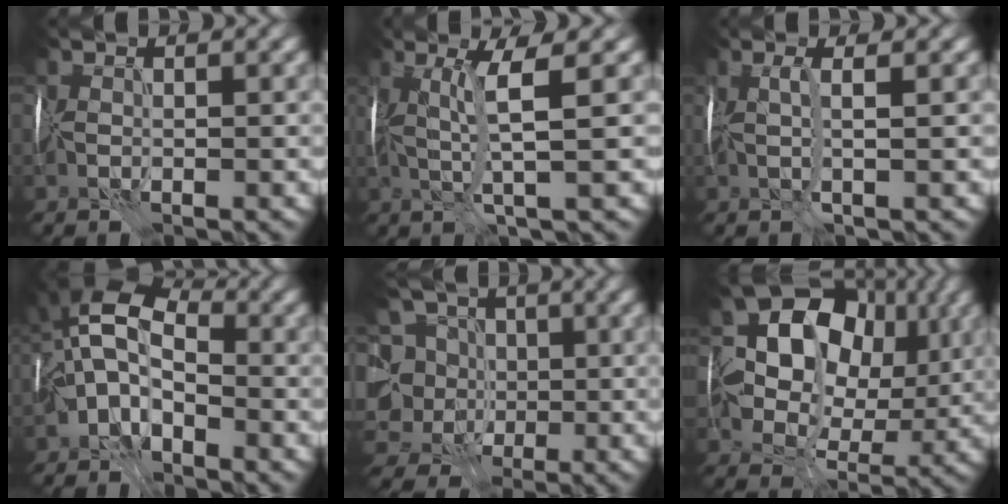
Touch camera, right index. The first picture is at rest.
{"total": 4.1, "force": [0.8, 0.2, 4.0], "torque": [-0.085, 0.009, 0.020]}
{"total": 1.8, "force": [0.4, 0.1, 1.8], "torque": [-0.031, 0.006, 0.007]}
{"total": 7.5, "force": [-1.3, 4.6, 5.8], "torque": [-0.106, 0.027, -0.037]}
{"total": 10.9, "force": [0.2, 9.9, 4.4], "torque": [-0.116, 0.039, -0.025]}
{"total": 11.8, "force": [2.3, 9.4, 6.8], "torque": [-0.086, 0.020, 0.027]}